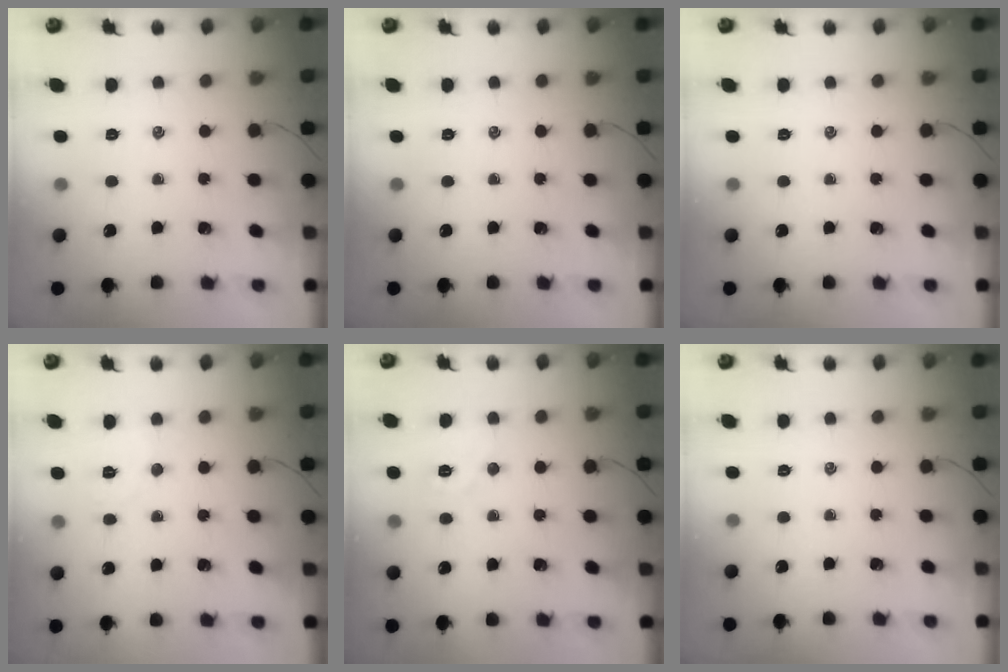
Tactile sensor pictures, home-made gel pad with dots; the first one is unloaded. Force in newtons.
{"total": 0.0}
{"total": 0.0}
{"total": 4.3, "press": 4.1, "slide": 1.1}
{"total": 5.4, "press": 5.3, "slide": 1.1}
{"total": 0.0}